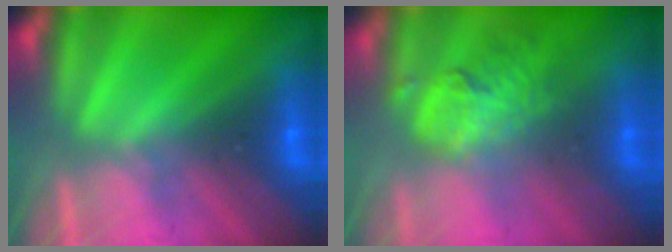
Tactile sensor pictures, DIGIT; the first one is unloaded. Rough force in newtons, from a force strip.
{"total": 1.8}